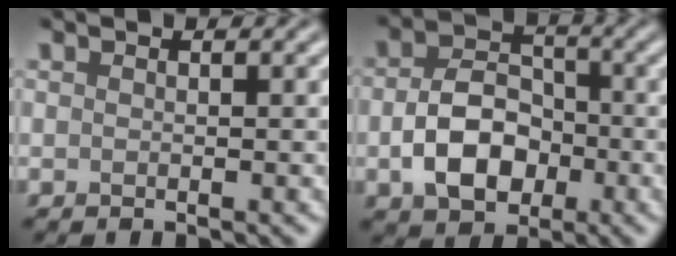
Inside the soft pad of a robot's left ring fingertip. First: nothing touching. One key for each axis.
{"total": 6.0, "fx": -1.5, "fy": 4.2, "fz": 4.0, "tx": -0.072, "ty": -0.001, "tz": -0.029}